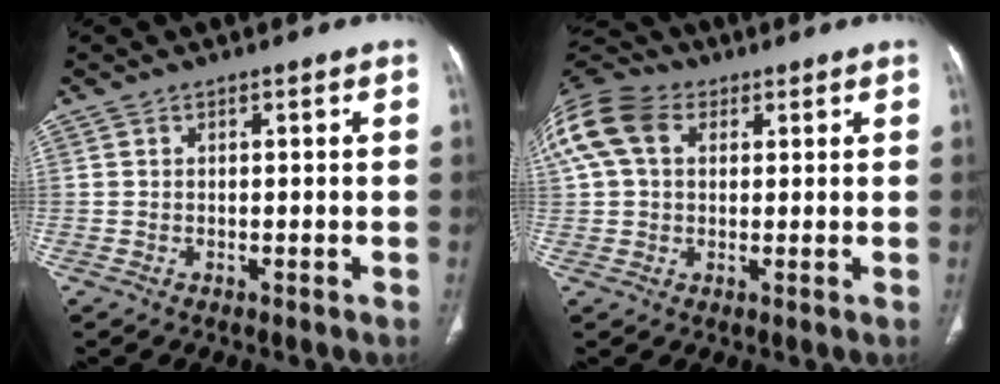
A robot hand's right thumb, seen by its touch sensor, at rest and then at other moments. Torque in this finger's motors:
{"motor_torque": [0.62, 0.62, 0.46, -0.21, 0.18]}